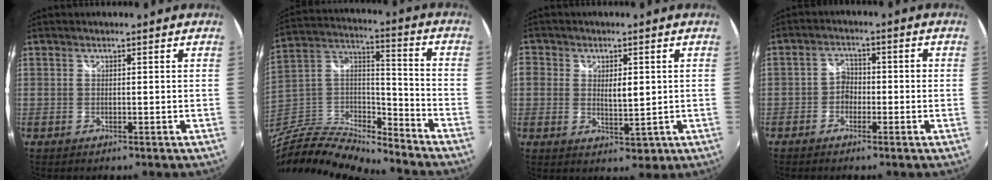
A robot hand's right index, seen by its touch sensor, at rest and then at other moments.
{"total": 20.6, "force": [-17.7, 5.2, 9.3], "torque": [-0.205, 0.001, -0.325]}
{"total": 5.3, "force": [0.2, 4.0, 3.5], "torque": [-0.068, 0.000, 0.003]}
{"total": 3.3, "force": [-1.8, 2.6, 1.1], "torque": [-0.020, 0.009, -0.033]}